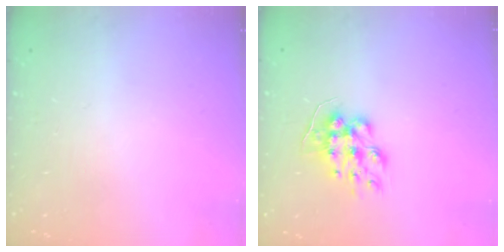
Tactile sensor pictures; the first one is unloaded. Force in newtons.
{"total": 10.0, "press": 10.0, "slide": 0.3}